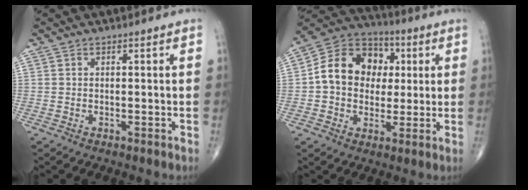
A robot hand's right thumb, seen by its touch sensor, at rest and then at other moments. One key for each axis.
{"total": 14.9, "fx": 1.6, "fy": 12.1, "fz": 8.5, "tx": -0.106, "ty": 0.022, "tz": 0.018}